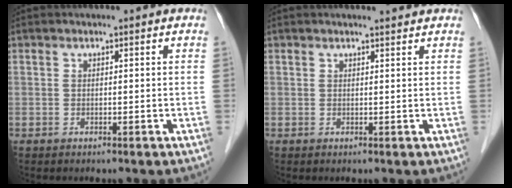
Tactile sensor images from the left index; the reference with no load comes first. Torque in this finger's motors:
{"motor_torque": [0.09, -0.12, 0.07, -0.01]}